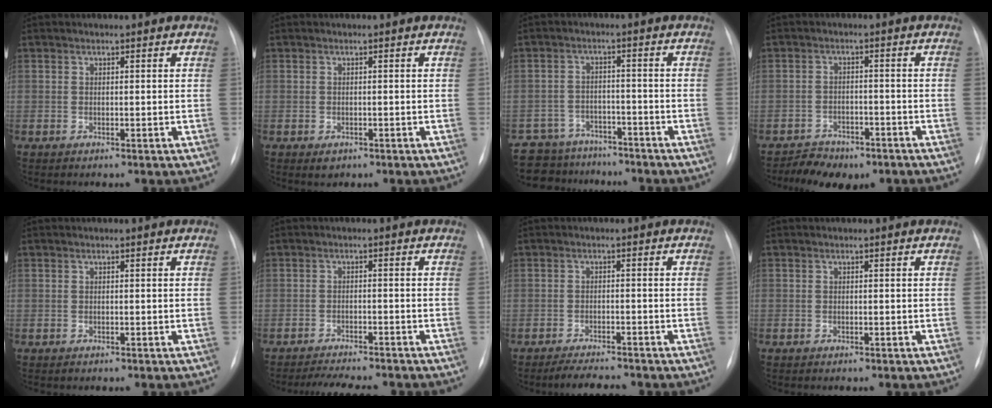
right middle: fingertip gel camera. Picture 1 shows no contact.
{"total": 1.2, "force": [-0.5, 0.9, 0.6], "torque": [-0.006, 0.002, 0.002]}
{"total": 9.5, "force": [-8.4, 4.5, 0.2], "torque": [-0.004, 0.026, -0.116]}
{"total": 6.1, "force": [-4.7, 3.2, 2.1], "torque": [-0.033, 0.008, -0.068]}
{"total": 0.0}
{"total": 8.3, "force": [-7.4, 0.7, 3.6], "torque": [-0.052, -0.010, -0.110]}
{"total": 4.4, "force": [-4.0, 0.7, 1.6], "torque": [-0.029, -0.012, -0.064]}
{"total": 0.0}